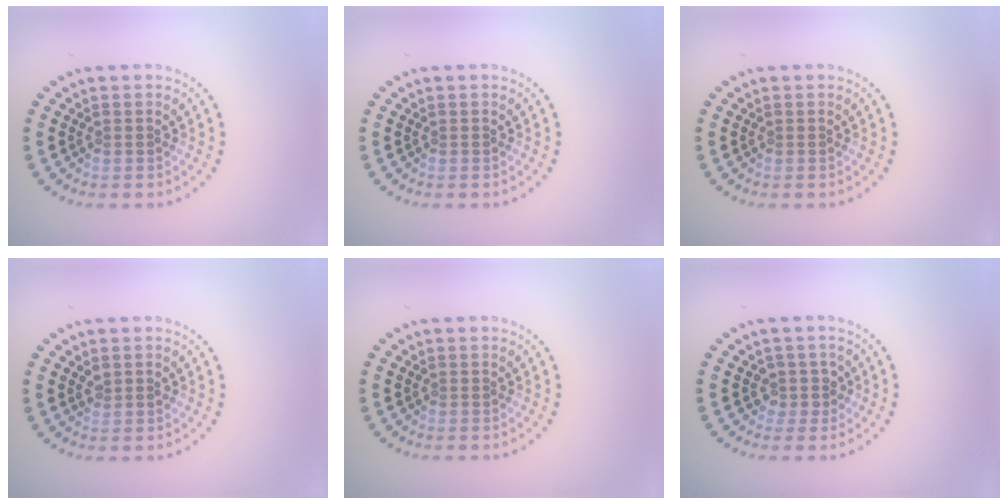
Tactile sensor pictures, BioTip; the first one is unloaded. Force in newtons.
{"total": 0.0}
{"total": 0.0}
{"total": 0.8, "press": 0.8, "slide": 0.2}
{"total": 0.0}
{"total": 1.7, "press": 1.3, "slide": 1.0}